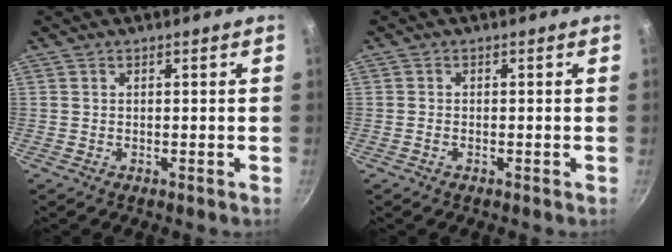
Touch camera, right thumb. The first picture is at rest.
{"total": 0.5, "force": [-0.4, 0.3, 0.3], "torque": [-0.013, 0.002, -0.010]}